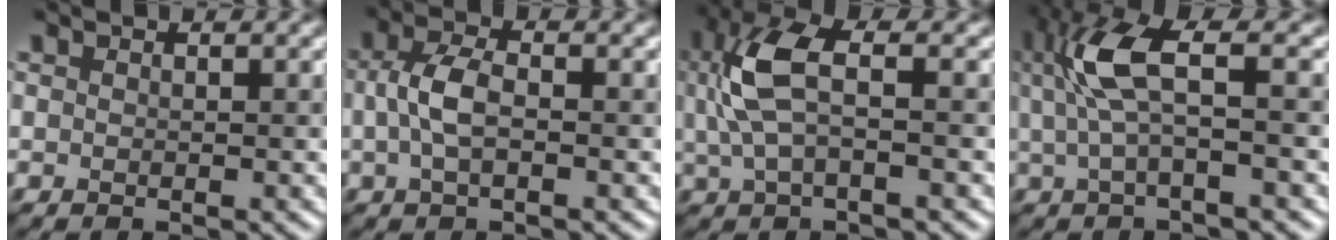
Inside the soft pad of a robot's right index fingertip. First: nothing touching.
{"total": 3.3, "force": [-0.3, 1.6, 2.9], "torque": [-0.064, 0.010, -0.003]}
{"total": 5.5, "force": [1.0, 2.3, 4.9], "torque": [-0.118, 0.013, 0.020]}
{"total": 5.1, "force": [1.2, 1.1, 4.8], "torque": [-0.108, 0.014, 0.026]}